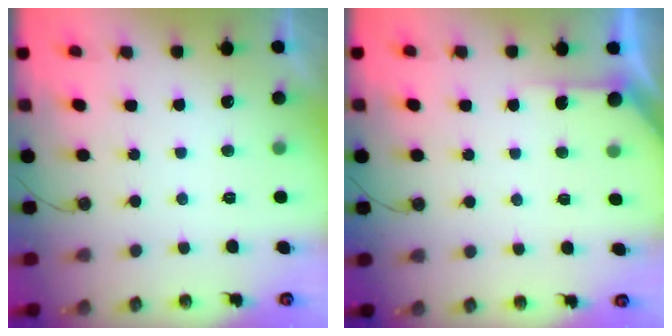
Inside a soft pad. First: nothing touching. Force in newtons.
{"total": 3.3, "press": 3.3, "slide": 0.3}